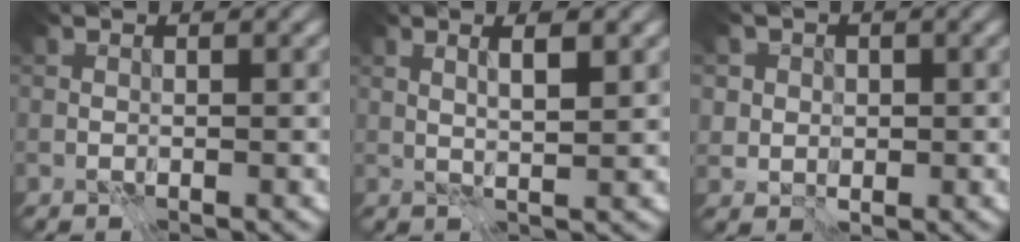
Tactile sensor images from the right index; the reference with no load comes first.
{"total": 2.2, "force": [1.2, 0.3, 1.8], "torque": [-0.019, -0.001, 0.021]}
{"total": 2.8, "force": [0.5, 2.7, 0.7], "torque": [0.005, 0.000, 0.004]}